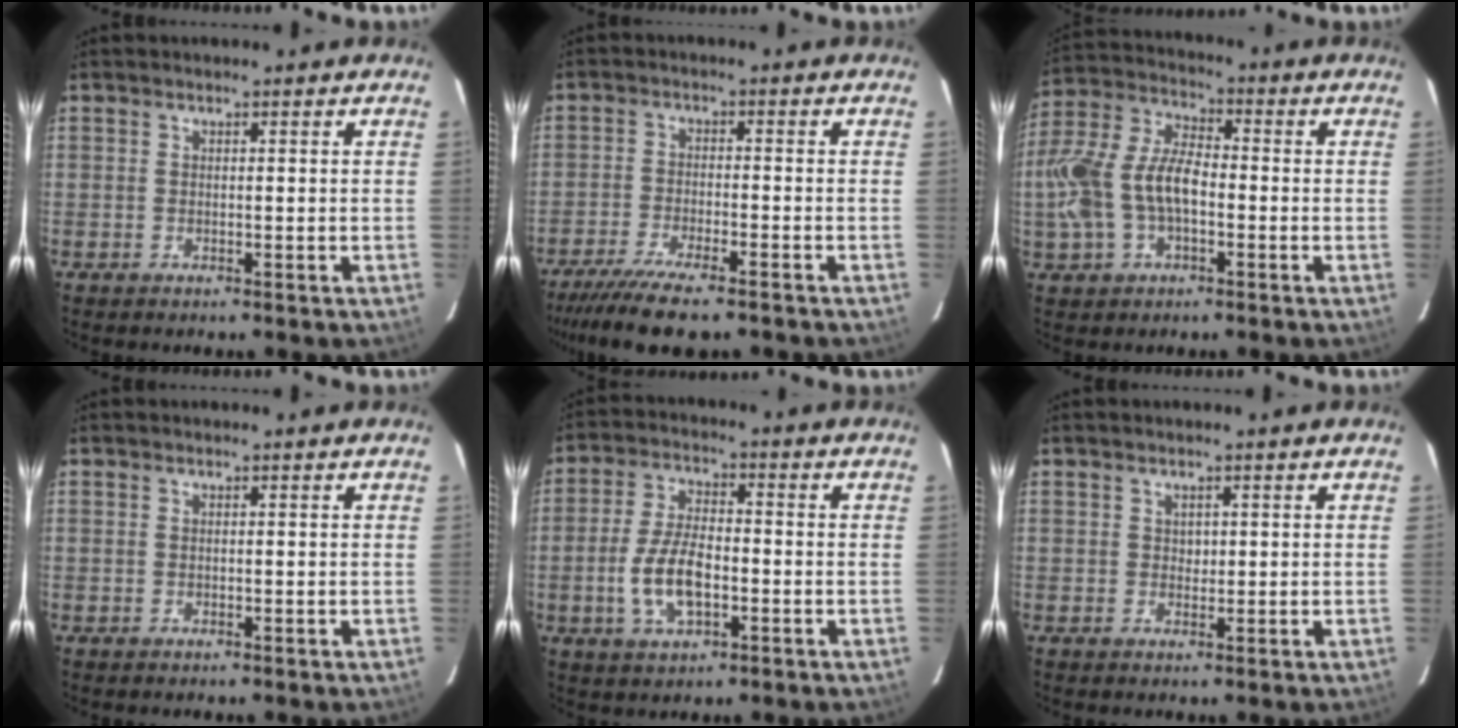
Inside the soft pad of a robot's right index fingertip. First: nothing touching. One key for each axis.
{"total": 11.3, "fx": -9.2, "fy": 2.1, "fz": 6.3, "tx": -0.147, "ty": -0.035, "tz": -0.161}
{"total": 14.5, "fx": -2.7, "fy": 8.3, "fz": 11.5, "tx": -0.253, "ty": 0.014, "tz": -0.050}
{"total": 0.0}
{"total": 9.6, "fx": -2.7, "fy": 4.5, "fz": 8.1, "tx": -0.167, "ty": -0.001, "tz": -0.047}
{"total": 1.2, "fx": 0.4, "fy": 1.1, "fz": 0.2, "tx": 0.002, "ty": 0.003, "tz": 0.007}